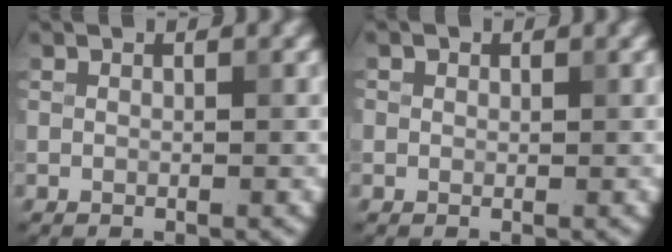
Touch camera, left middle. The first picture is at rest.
{"total": 1.1, "force": [0.6, 0.8, 0.4], "torque": [-0.006, 0.009, -0.002]}